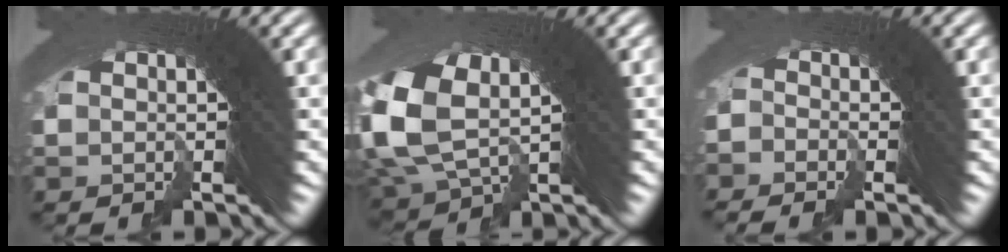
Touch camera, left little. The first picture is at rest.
{"total": 8.3, "force": [0.6, 6.3, 5.3], "torque": [-0.146, -0.025, 0.022]}
{"total": 1.5, "force": [-1.4, 0.1, -0.6], "torque": [0.025, 0.008, -0.032]}